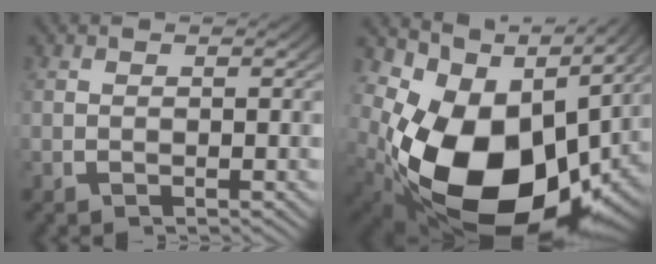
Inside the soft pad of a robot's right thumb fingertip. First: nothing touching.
{"total": 20.2, "force": [-1.9, 12.3, 15.9], "torque": [-0.291, -0.077, 0.010]}